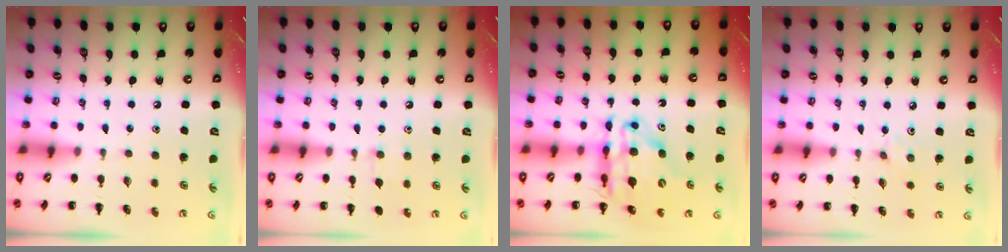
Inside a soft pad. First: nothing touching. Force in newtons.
{"total": 5.8, "press": 5.5, "slide": 2.0}
{"total": 15.0, "press": 14.4, "slide": 4.1}
{"total": 2.5, "press": 2.3, "slide": 0.9}